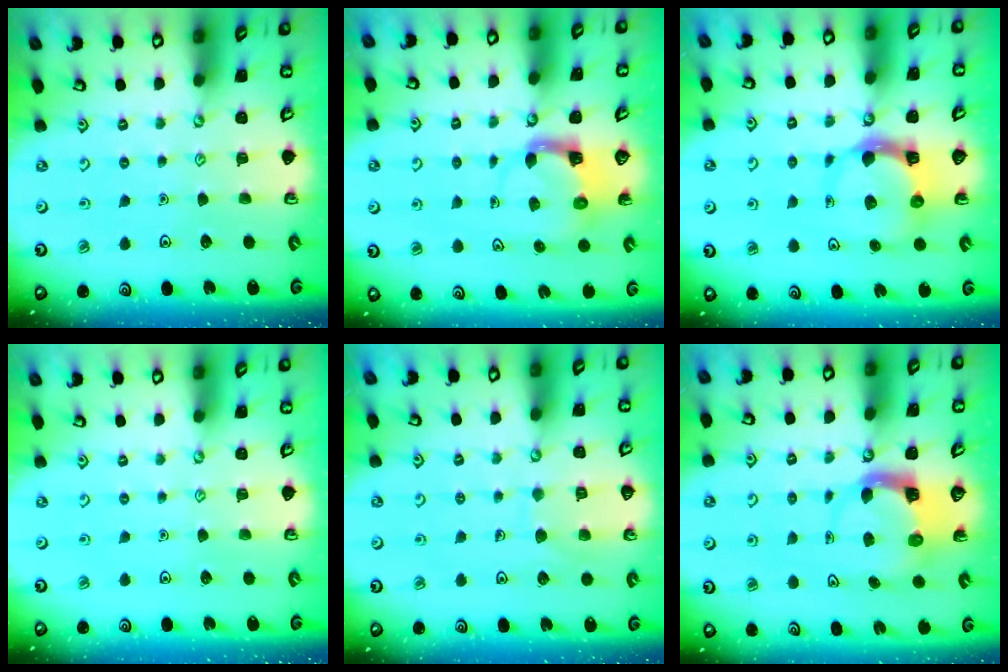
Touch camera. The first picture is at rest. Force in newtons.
{"total": 3.7, "press": 3.6, "slide": 0.5}
{"total": 6.3, "press": 6.2, "slide": 1.1}
{"total": 0.0}
{"total": 6.7, "press": 6.7, "slide": 0.4}
{"total": 3.8, "press": 3.8, "slide": 0.6}